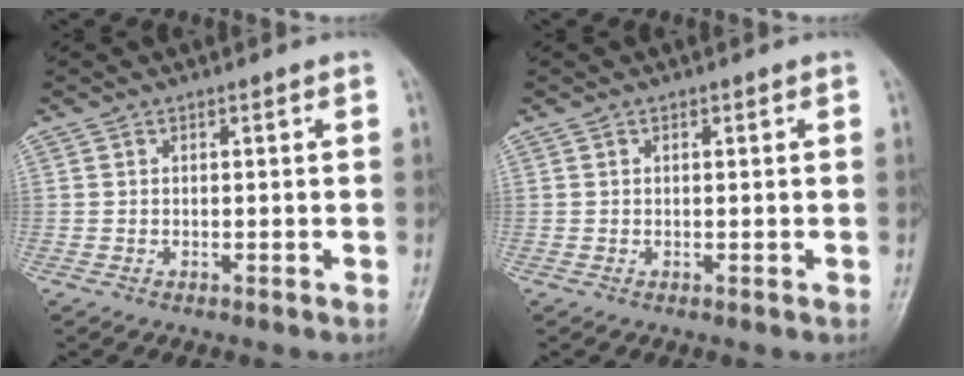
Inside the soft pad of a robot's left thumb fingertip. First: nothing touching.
{"total": 0.0}